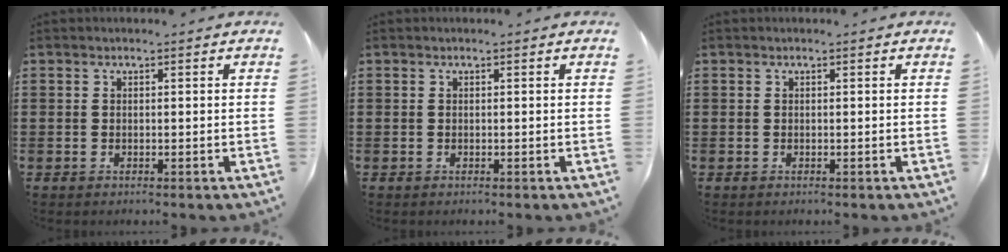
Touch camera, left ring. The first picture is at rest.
{"total": 0.0}
{"total": 0.0}